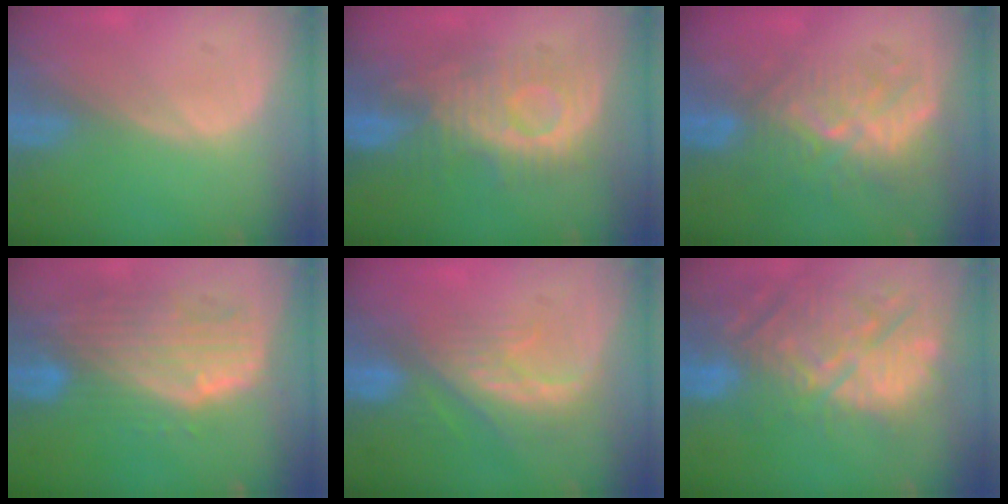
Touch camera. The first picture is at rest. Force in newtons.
{"total": 9.5, "press": 9.4, "slide": 1.1}
{"total": 9.6, "press": 8.6, "slide": 4.1}
{"total": 10.5, "press": 9.0, "slide": 5.4}
{"total": 8.0, "press": 7.3, "slide": 3.4}
{"total": 14.4, "press": 12.6, "slide": 6.9}